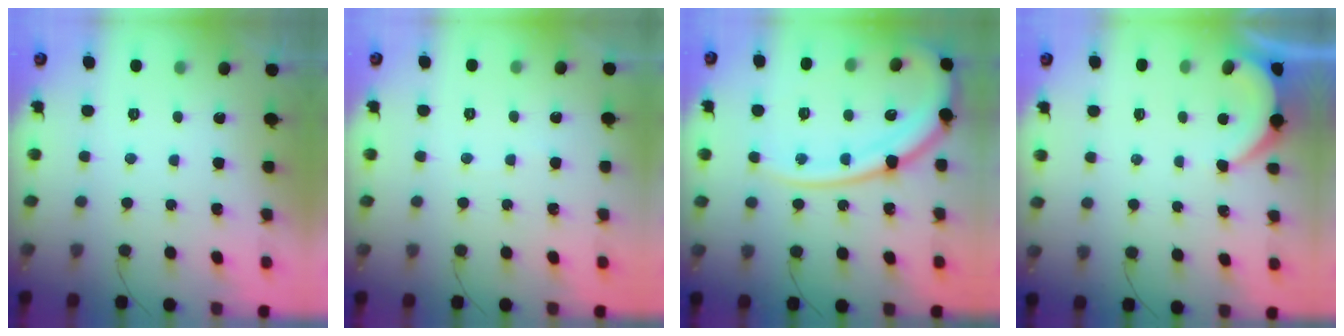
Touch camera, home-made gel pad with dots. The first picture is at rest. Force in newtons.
{"total": 1.8, "press": 1.7, "slide": 0.2}
{"total": 17.9, "press": 17.8, "slide": 1.8}
{"total": 2.6, "press": 2.6, "slide": 0.3}